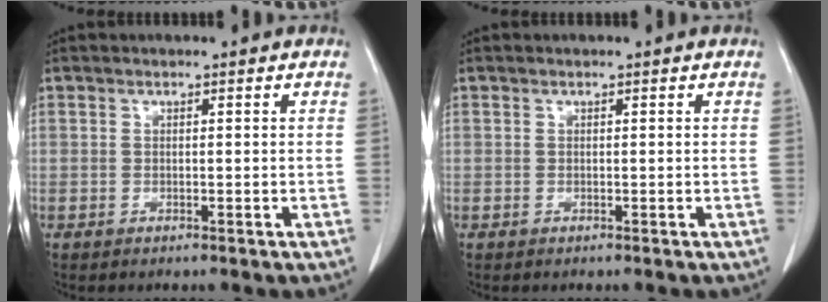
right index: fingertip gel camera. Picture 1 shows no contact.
{"total": 0.0}